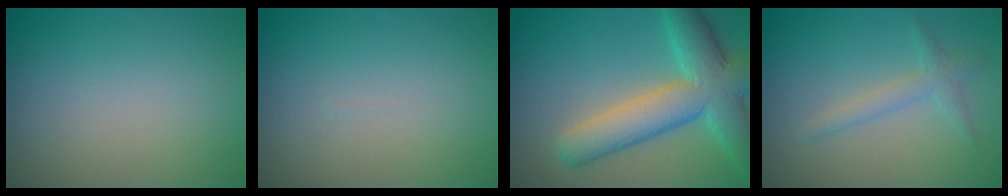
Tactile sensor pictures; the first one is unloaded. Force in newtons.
{"total": 0.0}
{"total": 8.9, "press": 8.9, "slide": 0.4}
{"total": 1.9, "press": 1.9, "slide": 0.1}